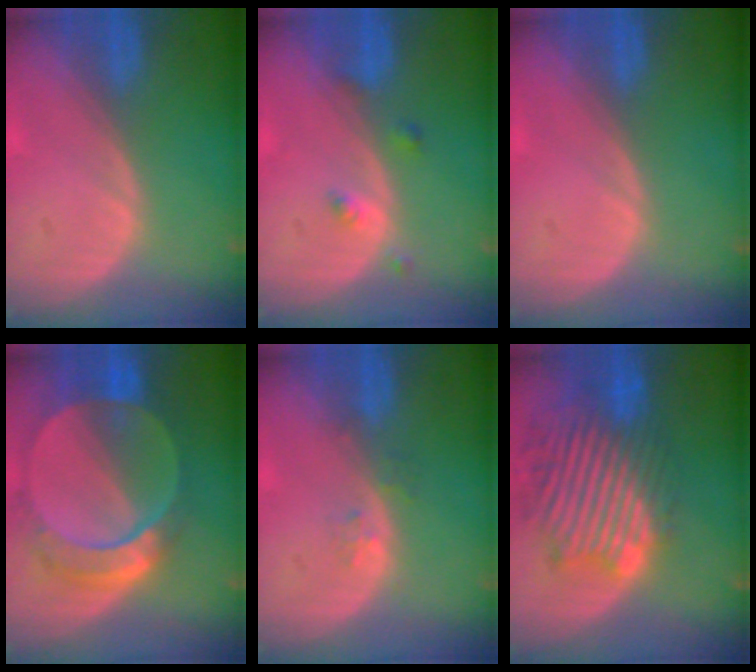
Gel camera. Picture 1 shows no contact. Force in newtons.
{"total": 2.1, "press": 2.1, "slide": 0.2}
{"total": 0.0}
{"total": 9.8, "press": 8.3, "slide": 5.1}
{"total": 1.6, "press": 1.6, "slide": 0.1}
{"total": 13.1, "press": 11.6, "slide": 6.2}